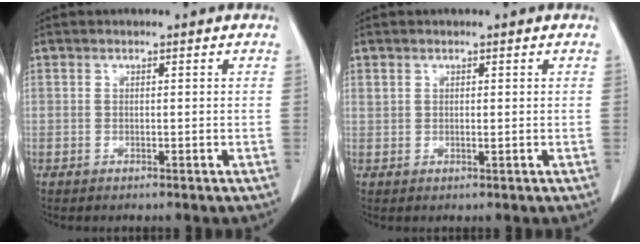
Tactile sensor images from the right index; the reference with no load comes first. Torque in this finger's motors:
{"motor_torque": [0.09, 0.18, 0.13, 0.06]}